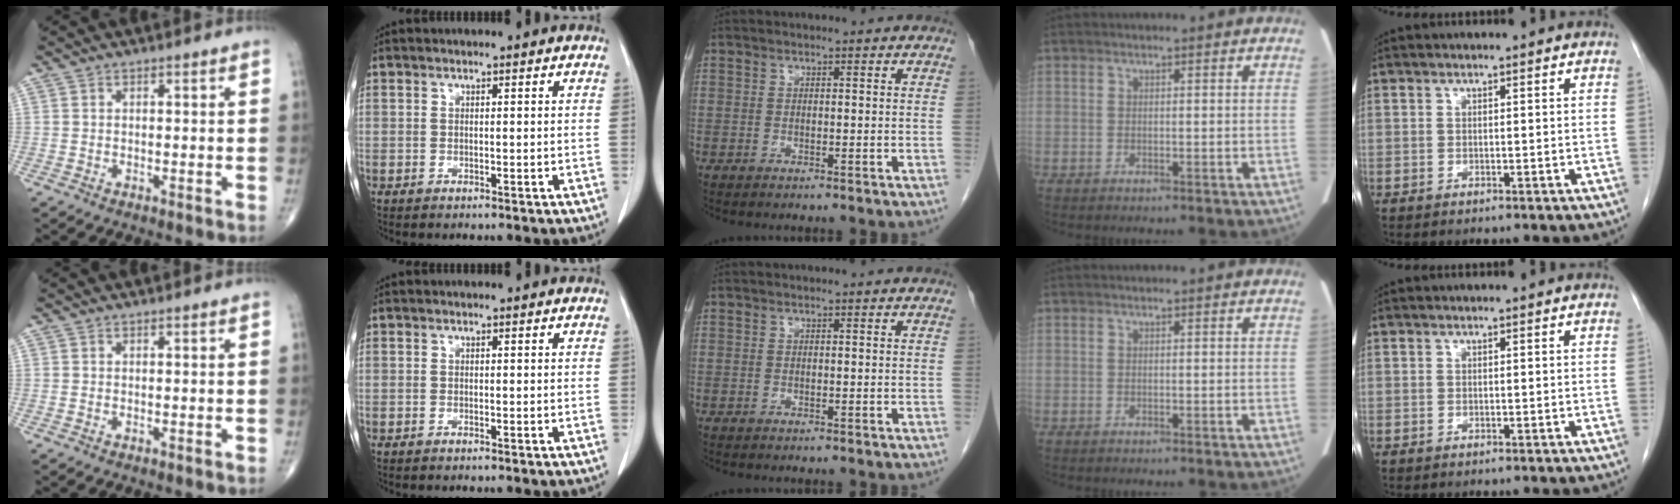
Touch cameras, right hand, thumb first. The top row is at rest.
{}